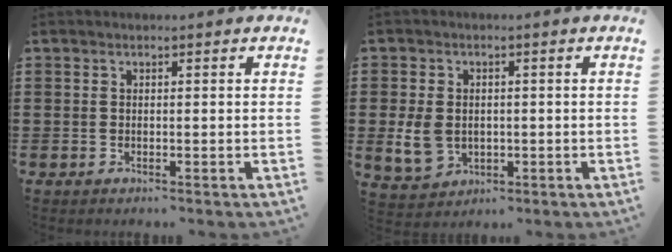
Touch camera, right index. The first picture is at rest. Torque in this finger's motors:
{"motor_torque": [1.74, 0.40, 0.39, -0.04]}